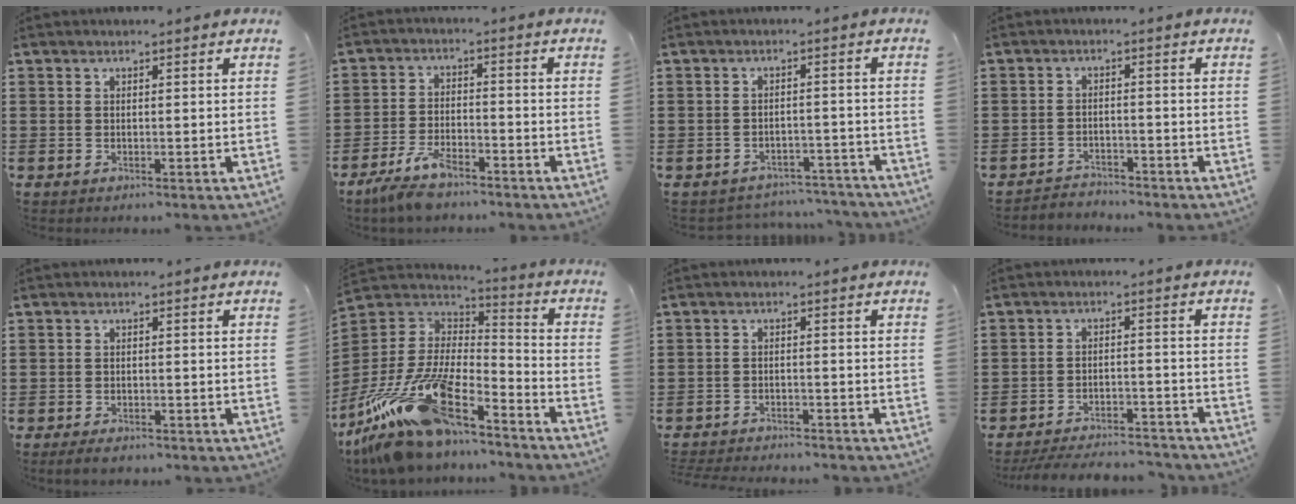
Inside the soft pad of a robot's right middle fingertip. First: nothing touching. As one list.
[{"total": 5.9, "force": [-4.7, 1.7, 3.0], "torque": [-0.075, -0.002, -0.095]}, {"total": 3.1, "force": [-3.0, 0.4, 0.0], "torque": [-0.006, 0.000, -0.065]}, {"total": 2.6, "force": [-2.6, 0.3, -0.2], "torque": [-0.005, -0.001, -0.058]}, {"total": 1.7, "force": [-1.4, 0.4, 0.8], "torque": [-0.022, -0.002, -0.030]}, {"total": 17.9, "force": [-12.6, 5.6, 11.4], "torque": [-0.250, 0.016, -0.230]}, {"total": 2.4, "force": [-2.4, 0.1, 0.1], "torque": [-0.005, -0.001, -0.051]}, {"total": 4.7, "force": [-4.6, 0.4, 1.1], "torque": [-0.024, 0.000, -0.093]}]